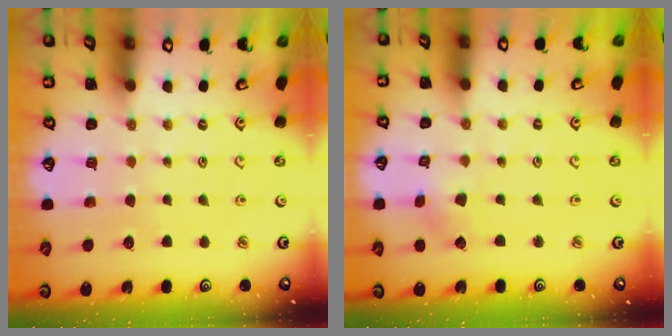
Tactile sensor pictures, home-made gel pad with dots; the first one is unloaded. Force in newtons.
{"total": 1.5, "press": 1.5, "slide": 0.2}